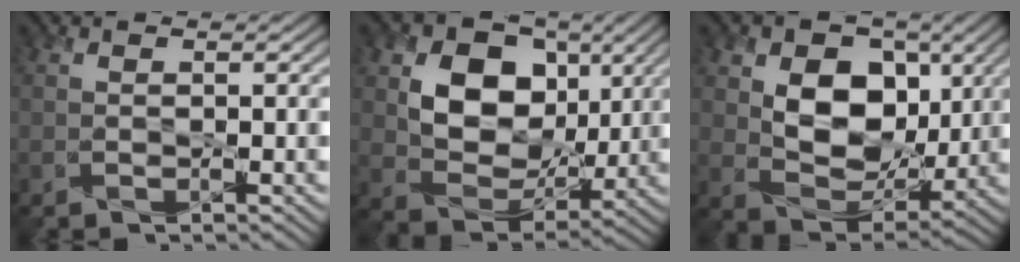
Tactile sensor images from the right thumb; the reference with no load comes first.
{"total": 10.3, "force": [2.6, 8.0, 5.9], "torque": [-0.122, -0.004, 0.035]}
{"total": 9.6, "force": [2.2, 7.0, 6.2], "torque": [-0.123, -0.006, 0.028]}